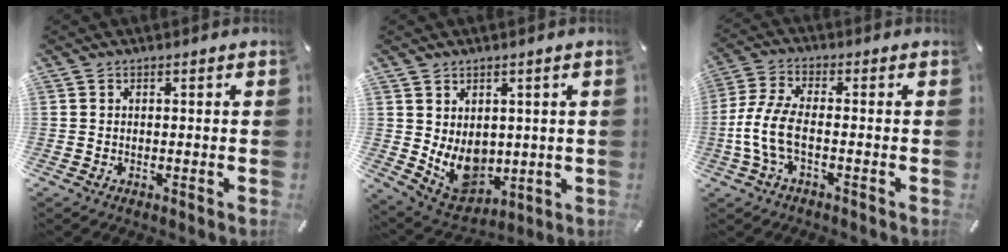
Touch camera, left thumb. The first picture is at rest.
{"total": 9.2, "force": [0.8, 7.6, 5.0], "torque": [-0.097, -0.023, 0.026]}
{"total": 8.3, "force": [-2.2, 3.4, 7.2], "torque": [-0.165, -0.010, -0.042]}